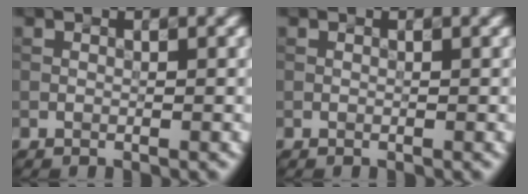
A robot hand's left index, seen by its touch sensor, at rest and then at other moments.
{"total": 0.0}